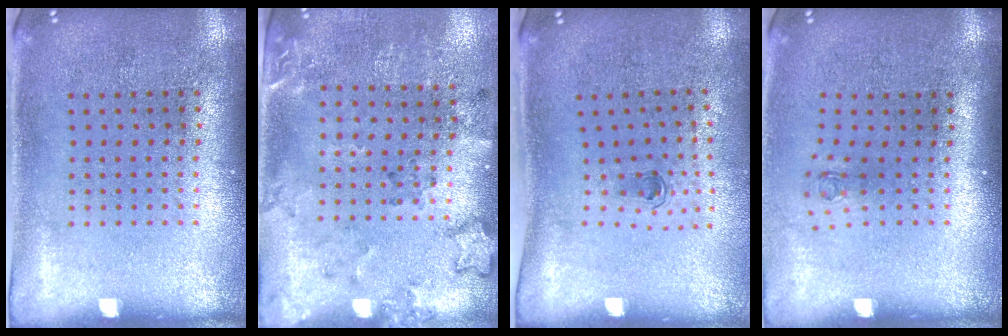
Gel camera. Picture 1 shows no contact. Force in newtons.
{"total": 2.0, "press": 1.5, "slide": 1.4}
{"total": 0.6, "press": 0.3, "slide": 0.5}
{"total": 0.6, "press": 0.3, "slide": 0.6}